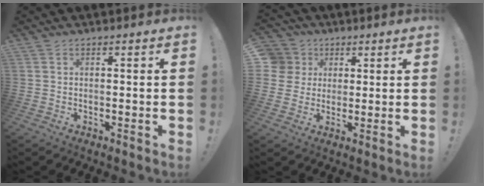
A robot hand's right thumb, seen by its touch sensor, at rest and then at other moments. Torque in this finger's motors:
{"motor_torque": [0.29, 2.13, 0.69, 0.57, 0.00]}